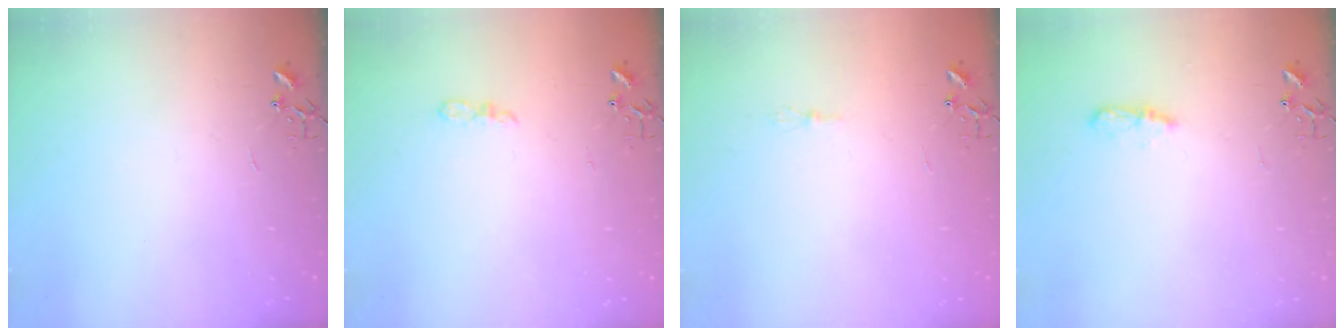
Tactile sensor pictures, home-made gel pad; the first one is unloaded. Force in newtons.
{"total": 5.0, "press": 5.0, "slide": 0.5}
{"total": 4.7, "press": 4.6, "slide": 0.6}
{"total": 5.1, "press": 5.1, "slide": 0.5}